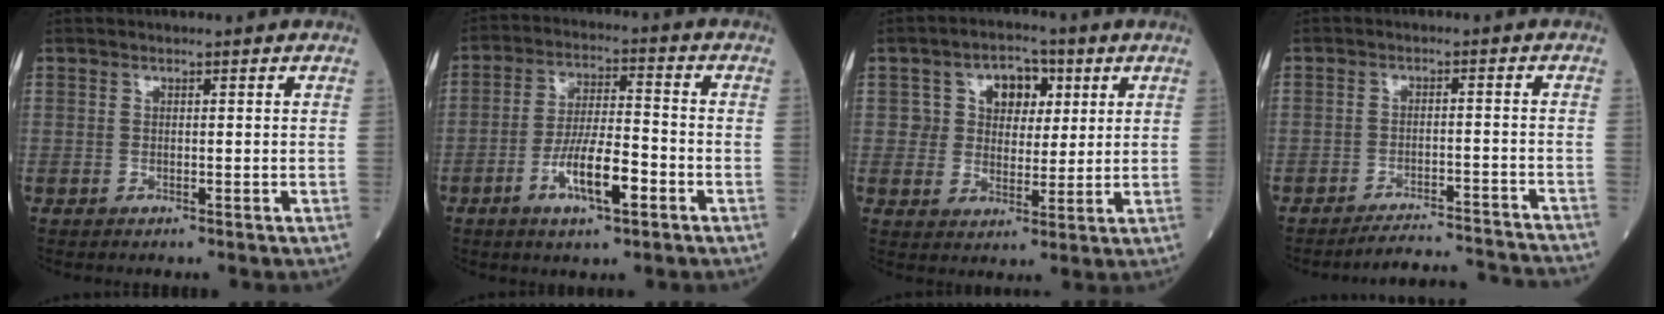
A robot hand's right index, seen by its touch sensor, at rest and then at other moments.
{"total": 9.1, "force": [-4.0, 1.9, 7.9], "torque": [-0.151, -0.001, -0.070]}
{"total": 6.8, "force": [2.4, 5.1, 3.8], "torque": [-0.049, 0.018, 0.040]}
{"total": 11.3, "force": [-11.2, -0.8, 1.2], "torque": [-0.003, 0.004, -0.152]}